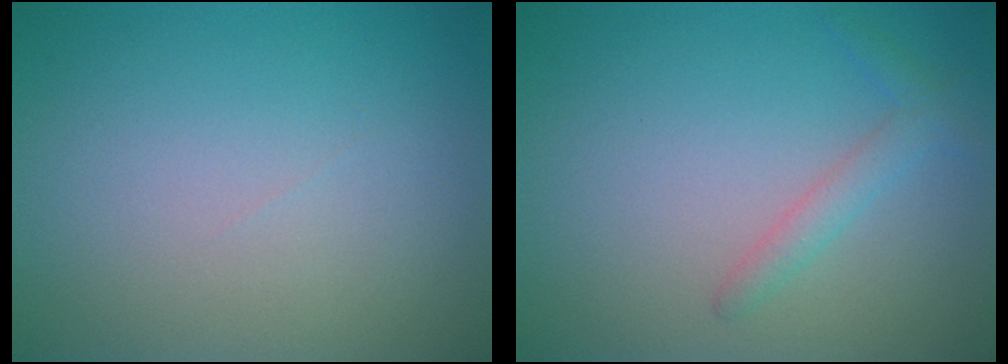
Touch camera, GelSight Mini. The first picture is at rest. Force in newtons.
{"total": 1.6, "press": 1.6, "slide": 0.1}